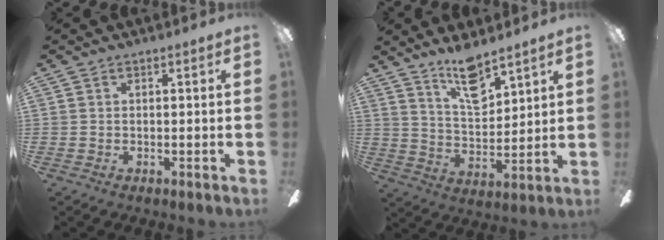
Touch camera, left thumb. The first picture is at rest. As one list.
[{"total": 11.2, "force": [8.8, 3.6, 5.9], "torque": [-0.099, -0.051, 0.155]}]